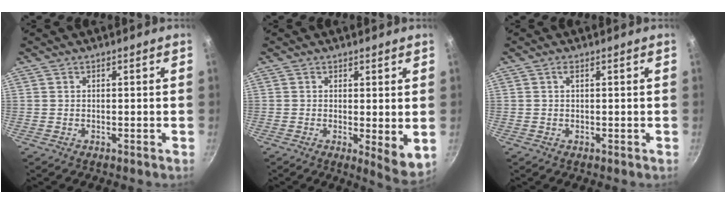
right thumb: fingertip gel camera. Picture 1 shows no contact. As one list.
[{"total": 5.9, "force": [0.3, 2.0, 5.6], "torque": [-0.074, -0.024, 0.005]}, {"total": 0.8, "force": [0.3, 0.2, 0.8], "torque": [-0.012, 0.002, 0.004]}]